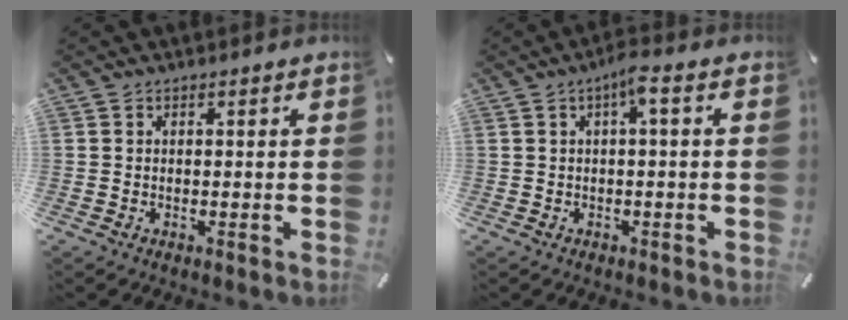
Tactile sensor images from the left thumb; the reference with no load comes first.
{"total": 3.7, "force": [0.6, 0.6, 3.6], "torque": [-0.072, 0.008, 0.007]}